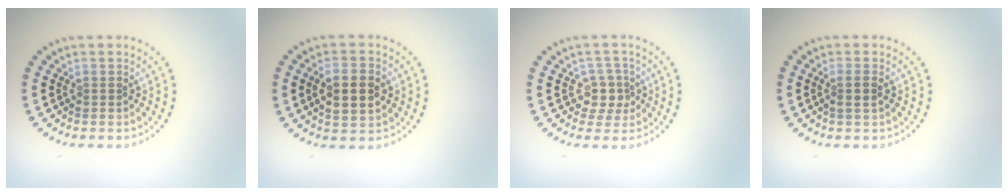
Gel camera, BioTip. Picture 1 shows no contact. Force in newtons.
{"total": 3.9, "press": 3.8, "slide": 0.4}
{"total": 2.5, "press": 2.2, "slide": 1.1}
{"total": 1.5, "press": 1.3, "slide": 0.6}